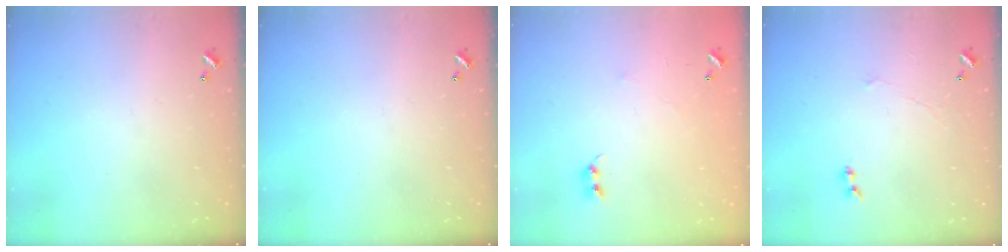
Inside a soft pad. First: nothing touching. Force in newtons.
{"total": 0.0}
{"total": 6.5, "press": 6.5, "slide": 0.3}
{"total": 1.6, "press": 1.3, "slide": 0.9}